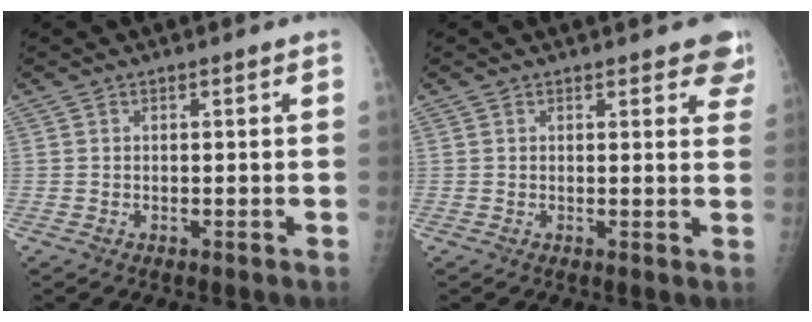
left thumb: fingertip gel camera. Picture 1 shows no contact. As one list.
[{"total": 5.1, "force": [4.0, 2.1, 2.4], "torque": [0.010, -0.014, 0.032]}]